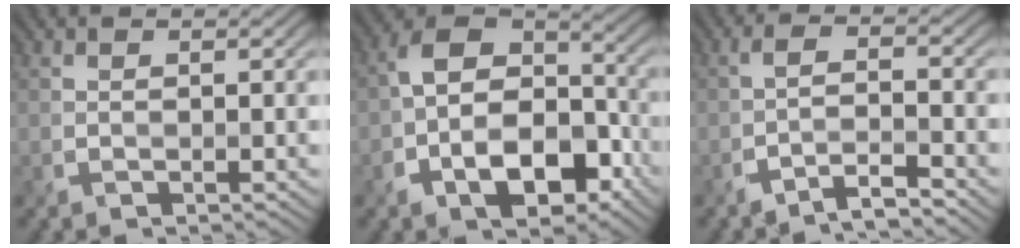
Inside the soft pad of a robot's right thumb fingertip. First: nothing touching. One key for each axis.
{"total": 11.9, "fx": -4.4, "fy": 7.5, "fz": 8.2, "tx": -0.142, "ty": -0.015, "tz": -0.071}
{"total": 4.2, "fx": -3.2, "fy": 0.6, "fz": 2.7, "tx": -0.039, "ty": 0.016, "tz": -0.068}